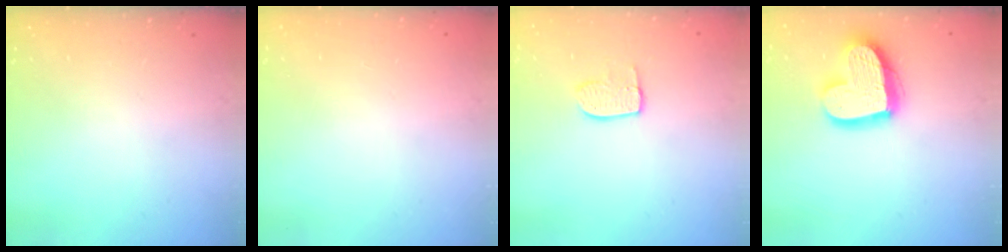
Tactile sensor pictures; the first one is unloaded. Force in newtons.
{"total": 0.5, "press": 0.5, "slide": 0.1}
{"total": 6.7, "press": 6.7, "slide": 0.2}
{"total": 17.2, "press": 17.1, "slide": 1.5}